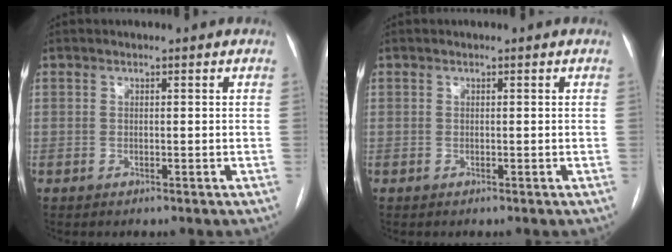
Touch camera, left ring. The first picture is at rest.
{"total": 0.0}